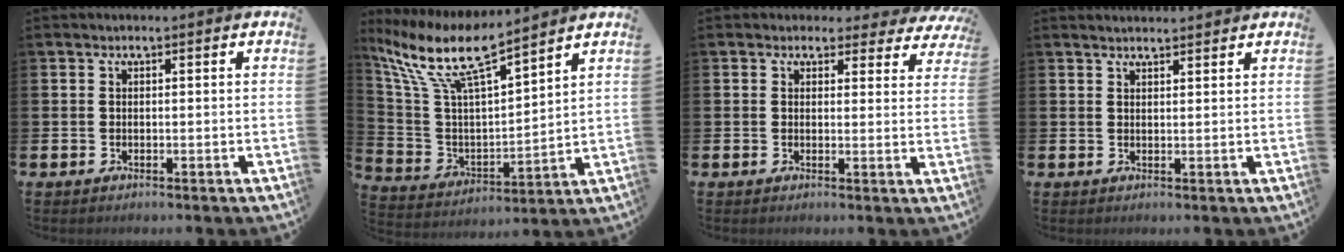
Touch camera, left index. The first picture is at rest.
{"total": 10.5, "force": [8.6, 1.9, 5.8], "torque": [-0.152, -0.046, 0.145]}
{"total": 2.6, "force": [2.1, 1.5, 0.2], "torque": [0.001, -0.016, 0.030]}
{"total": 1.8, "force": [1.8, 0.2, 0.1], "torque": [-0.002, -0.004, 0.033]}